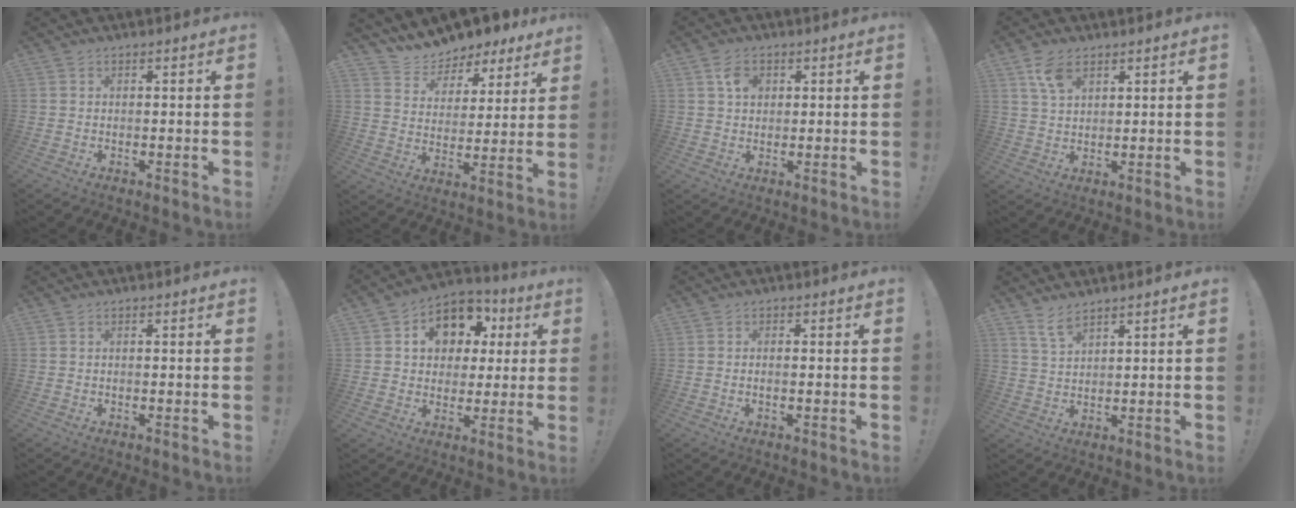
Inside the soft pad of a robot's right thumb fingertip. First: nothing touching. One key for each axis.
{"total": 9.9, "fx": 9.2, "fy": 3.3, "fz": 1.0, "tx": -0.037, "ty": -0.083, "tz": 0.169}
{"total": 8.6, "fx": 2.1, "fy": 7.1, "fz": 4.4, "tx": -0.067, "ty": 0.010, "tz": 0.043}
{"total": 6.5, "fx": 3.7, "fy": 3.2, "fz": 4.2, "tx": -0.076, "ty": -0.013, "tz": 0.069}
{"total": 0.0}
{"total": 12.6, "fx": 3.9, "fy": 10.2, "fz": 6.2, "tx": -0.091, "ty": -0.015, "tz": 0.077}
{"total": 1.3, "fx": -0.1, "fy": 0.2, "fz": 1.3, "tx": -0.016, "ty": -0.001, "tz": -0.004}
{"total": 4.9, "fx": 3.8, "fy": 1.2, "fz": 2.8, "tx": -0.058, "ty": -0.018, "tz": 0.072}